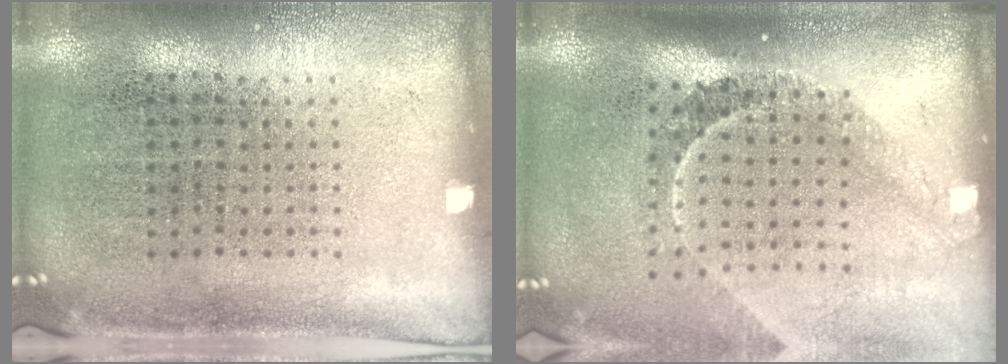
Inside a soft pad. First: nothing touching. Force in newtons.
{"total": 2.2, "press": 1.5, "slide": 1.5}